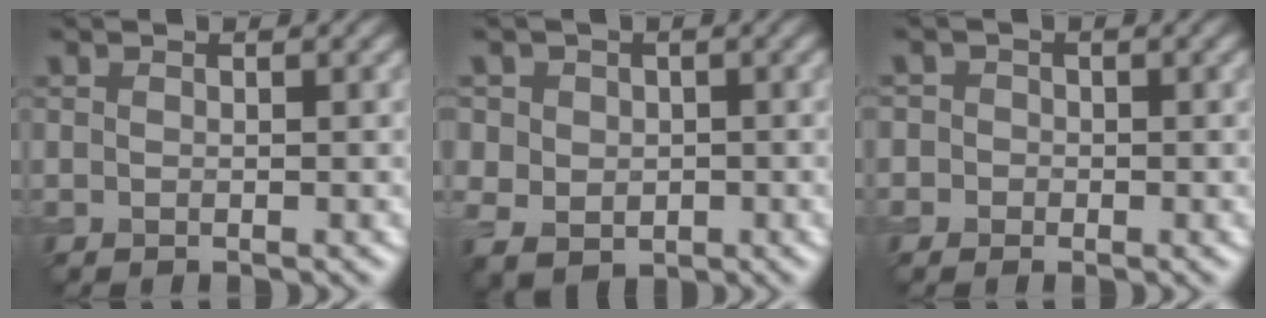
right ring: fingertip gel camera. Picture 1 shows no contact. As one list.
[{"total": 4.4, "force": [0.7, 4.0, 1.5], "torque": [-0.032, 0.009, 0.005]}, {"total": 1.7, "force": [0.0, 1.7, 0.3], "torque": [0.019, 0.009, -0.024]}]